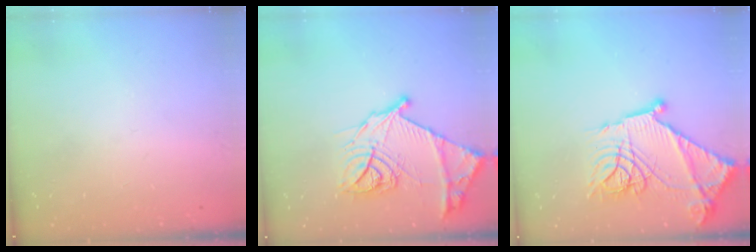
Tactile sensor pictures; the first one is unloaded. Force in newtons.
{"total": 19.1, "press": 19.0, "slide": 1.8}
{"total": 21.3, "press": 21.2, "slide": 1.6}